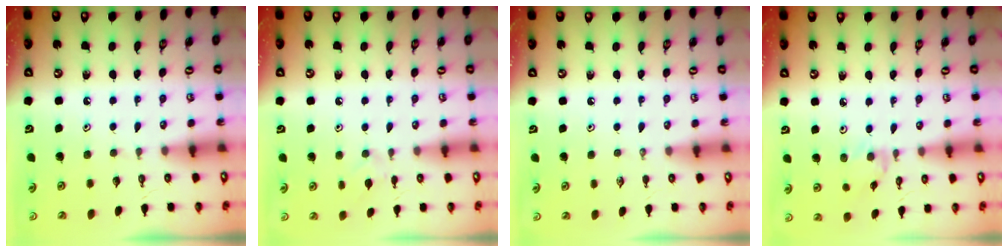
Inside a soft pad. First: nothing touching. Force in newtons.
{"total": 3.8, "press": 3.7, "slide": 0.7}
{"total": 0.0}
{"total": 2.4, "press": 2.4, "slide": 0.3}